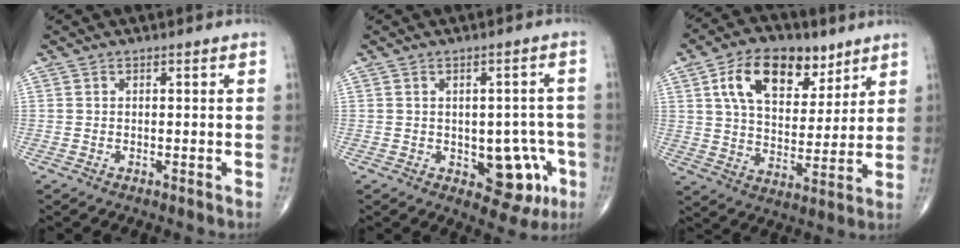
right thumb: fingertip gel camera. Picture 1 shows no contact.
{"total": 9.2, "force": [-2.7, 5.4, 6.9], "torque": [-0.044, 0.012, -0.024]}
{"total": 16.2, "force": [7.9, 9.6, 10.4], "torque": [-0.135, -0.024, 0.140]}